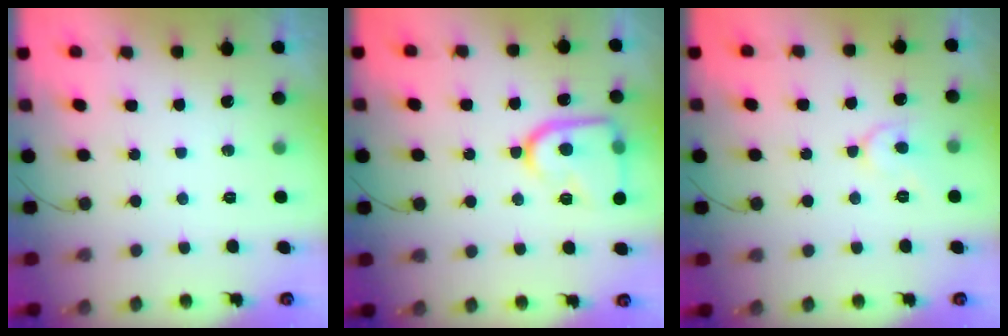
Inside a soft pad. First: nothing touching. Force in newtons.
{"total": 14.2, "press": 14.1, "slide": 1.2}
{"total": 6.3, "press": 6.3, "slide": 0.7}